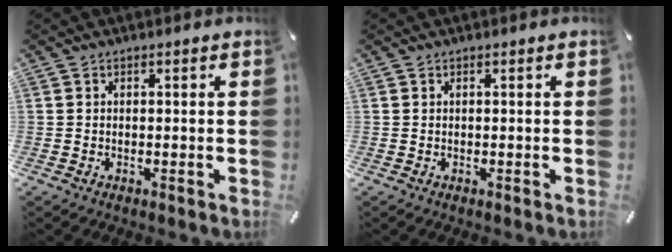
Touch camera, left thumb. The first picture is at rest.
{"total": 0.0}